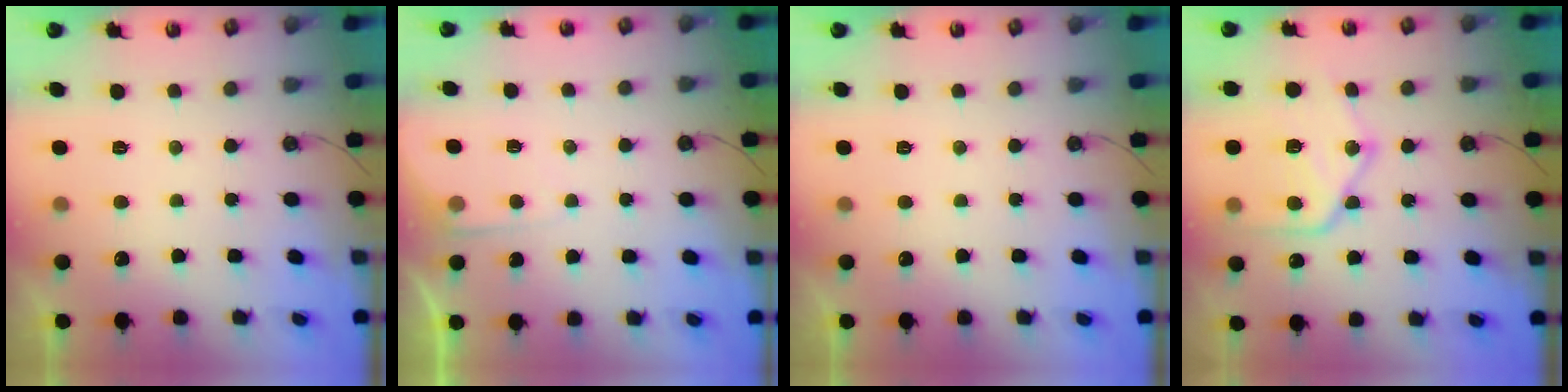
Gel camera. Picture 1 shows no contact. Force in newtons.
{"total": 3.8, "press": 3.8, "slide": 0.5}
{"total": 0.0}
{"total": 18.1, "press": 18.1, "slide": 1.4}